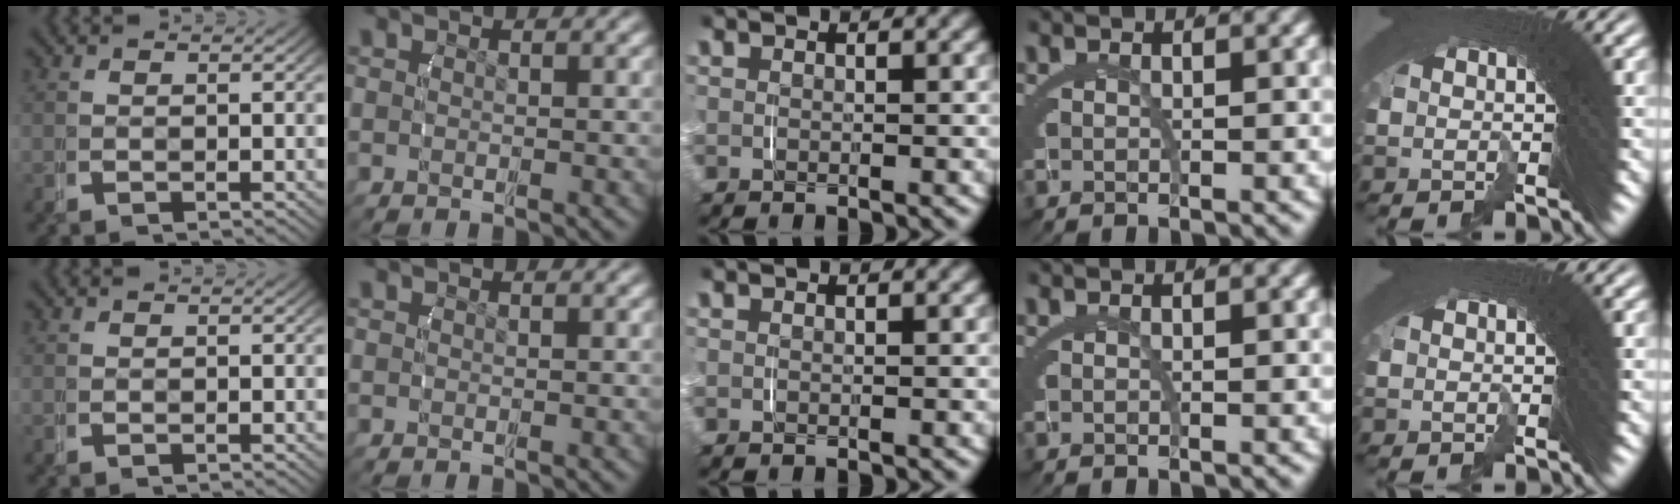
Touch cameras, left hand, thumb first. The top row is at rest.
{}